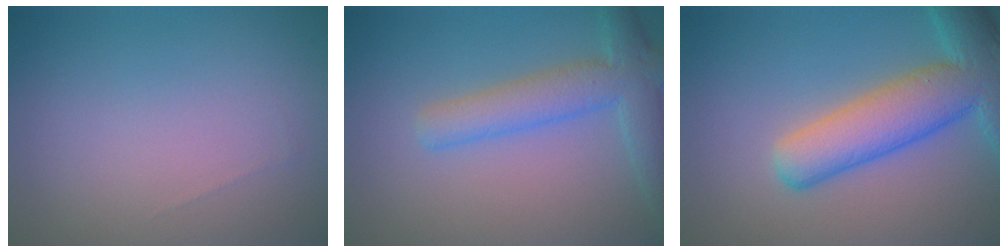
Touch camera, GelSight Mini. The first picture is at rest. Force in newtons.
{"total": 4.7, "press": 4.7, "slide": 0.2}
{"total": 8.1, "press": 8.1, "slide": 0.5}